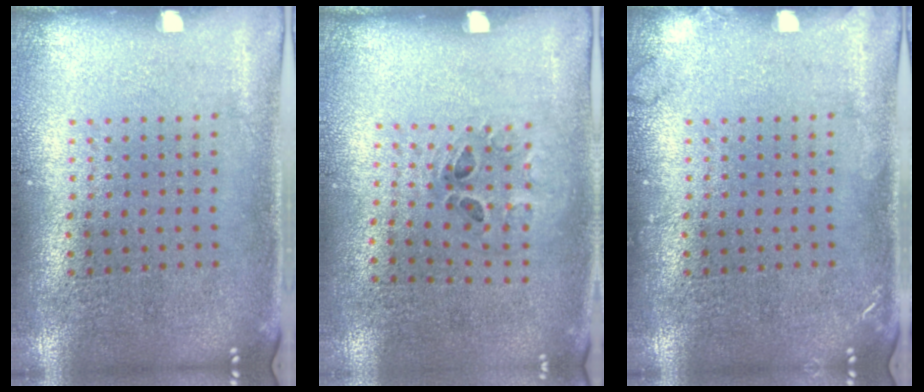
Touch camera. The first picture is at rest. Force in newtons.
{"total": 1.2, "press": 0.6, "slide": 1.0}
{"total": 0.8, "press": 0.8, "slide": 0.1}